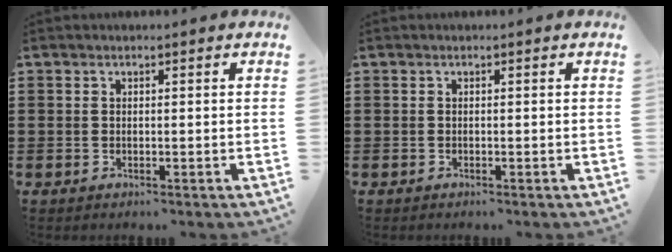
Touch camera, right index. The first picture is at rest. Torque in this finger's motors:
{"motor_torque": [-0.12, -0.08, -0.03, 0.00]}